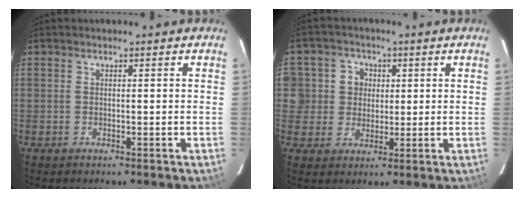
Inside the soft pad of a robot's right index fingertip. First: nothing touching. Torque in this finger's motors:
{"motor_torque": [0.03, 0.06, 0.09, 0.02]}